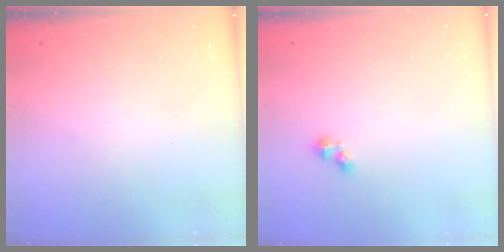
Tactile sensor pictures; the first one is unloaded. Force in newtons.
{"total": 2.4, "press": 2.4, "slide": 0.3}